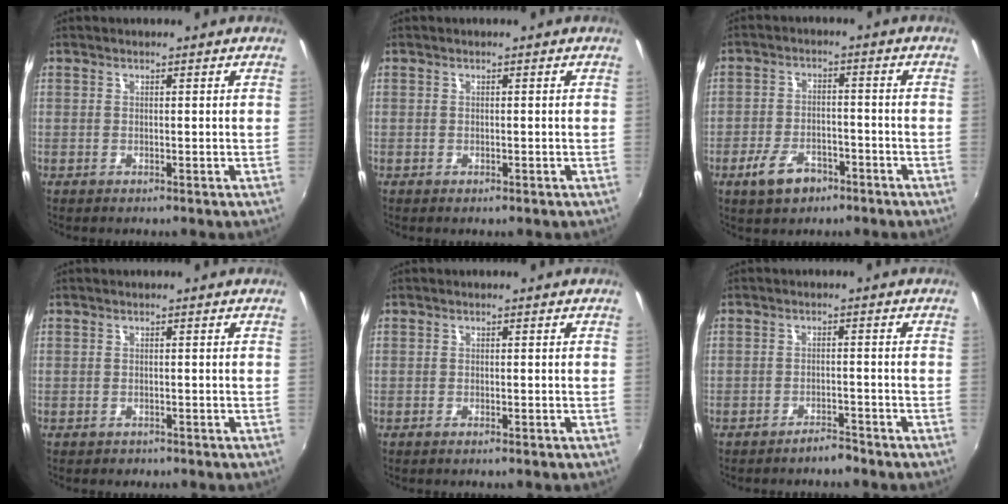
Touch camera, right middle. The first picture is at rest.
{"total": 0.0}
{"total": 7.0, "force": [-4.4, 3.7, 4.1], "torque": [-0.094, 0.003, -0.072]}
{"total": 1.1, "force": [-0.8, 0.8, 0.1], "torque": [-0.007, -0.003, -0.010]}
{"total": 0.7, "force": [-0.6, 0.0, 0.4], "torque": [-0.009, -0.001, -0.010]}
{"total": 2.5, "force": [-2.3, 0.4, 0.7], "torque": [-0.020, 0.001, -0.034]}